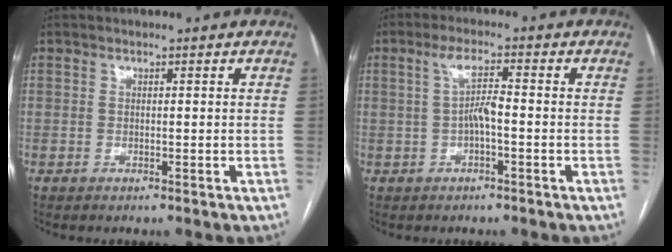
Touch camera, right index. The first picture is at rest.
{"total": 3.8, "force": [-0.2, 0.5, 3.8], "torque": [-0.071, 0.010, 0.000]}